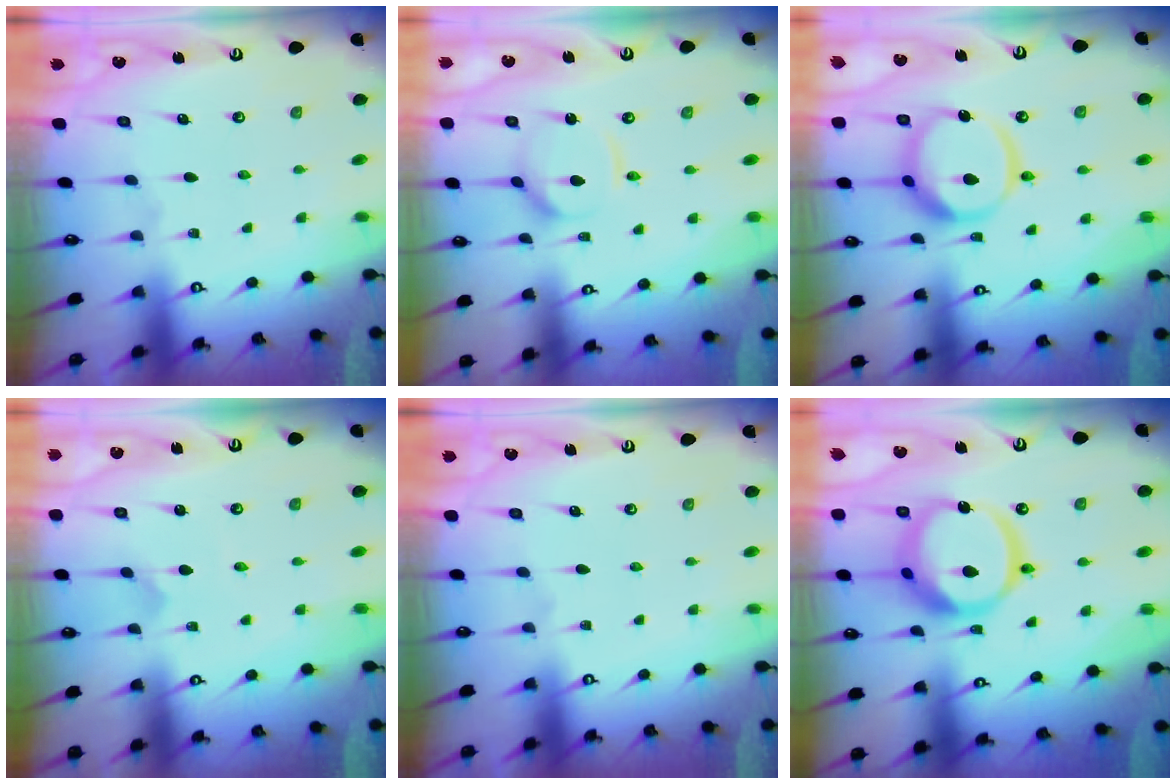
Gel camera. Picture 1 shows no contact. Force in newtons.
{"total": 6.8, "press": 6.8, "slide": 0.6}
{"total": 13.1, "press": 13.0, "slide": 1.7}
{"total": 0.0}
{"total": 0.0}
{"total": 17.9, "press": 17.7, "slide": 2.3}